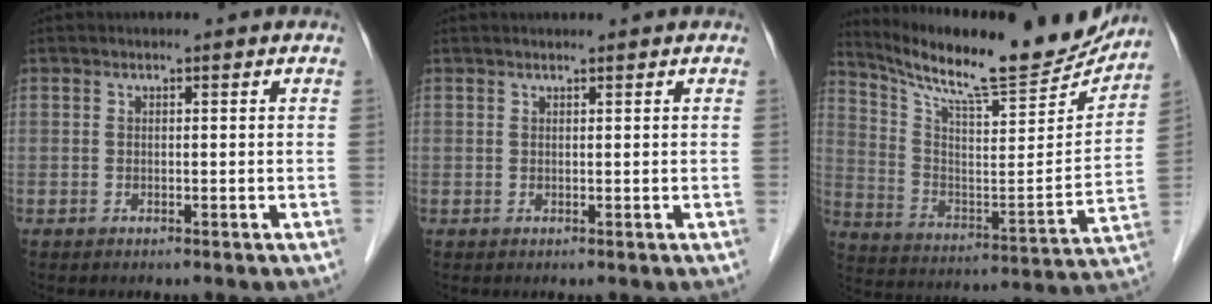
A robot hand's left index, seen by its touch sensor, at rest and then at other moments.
{"total": 1.1, "force": [1.0, 0.0, 0.4], "torque": [-0.007, 0.011, 0.021]}
{"total": 23.0, "force": [20.8, 2.5, 9.5], "torque": [-0.165, -0.049, 0.310]}